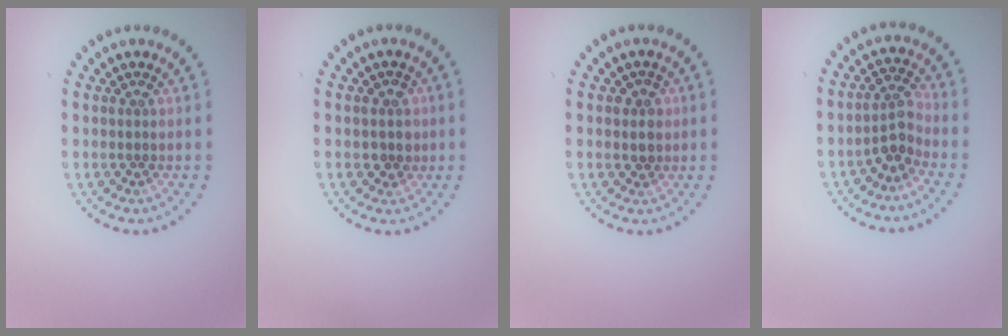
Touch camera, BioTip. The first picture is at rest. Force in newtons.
{"total": 1.6, "press": 1.4, "slide": 0.7}
{"total": 1.8, "press": 1.7, "slide": 0.7}
{"total": 2.5, "press": 2.0, "slide": 1.5}